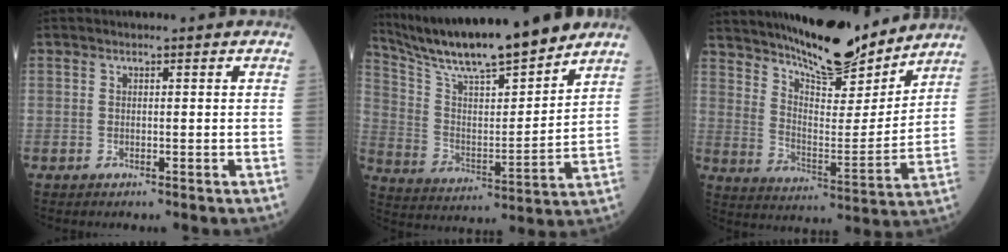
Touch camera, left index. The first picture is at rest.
{"total": 18.4, "force": [16.2, 1.2, 8.7], "torque": [-0.161, 0.002, 0.281]}
{"total": 16.5, "force": [14.5, 2.8, 7.4], "torque": [-0.122, -0.013, 0.235]}